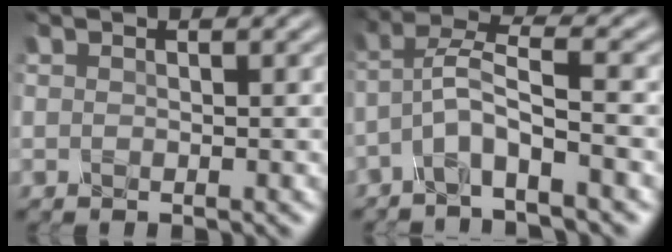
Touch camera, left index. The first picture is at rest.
{"total": 4.0, "force": [-2.3, 0.3, 3.2], "torque": [-0.061, 0.012, -0.056]}